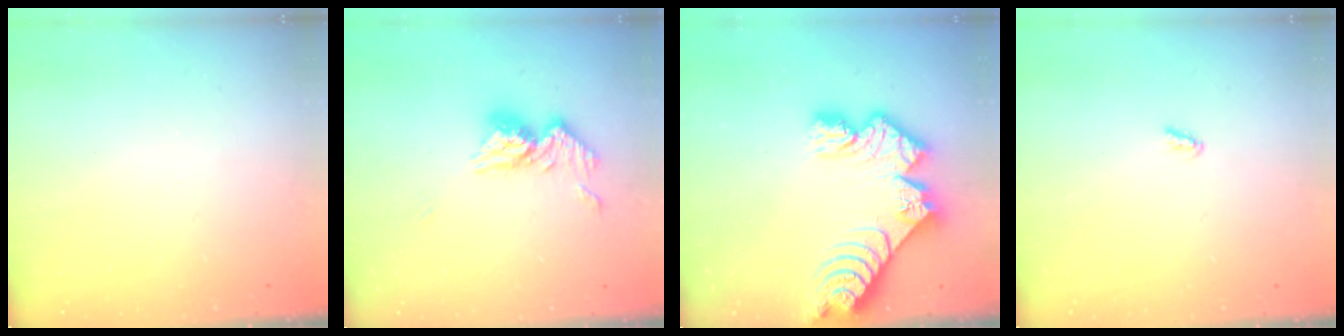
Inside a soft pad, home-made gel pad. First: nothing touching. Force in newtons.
{"total": 11.2, "press": 11.1, "slide": 1.0}
{"total": 13.4, "press": 13.3, "slide": 1.4}
{"total": 2.5, "press": 2.5, "slide": 0.3}